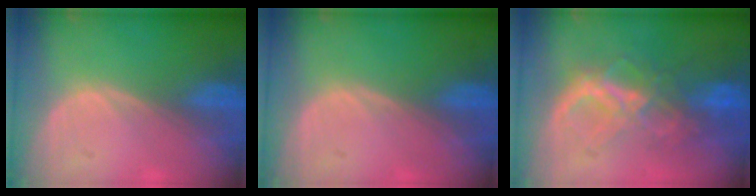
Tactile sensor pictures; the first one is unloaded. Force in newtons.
{"total": 0.0}
{"total": 7.3, "press": 7.2, "slide": 1.3}